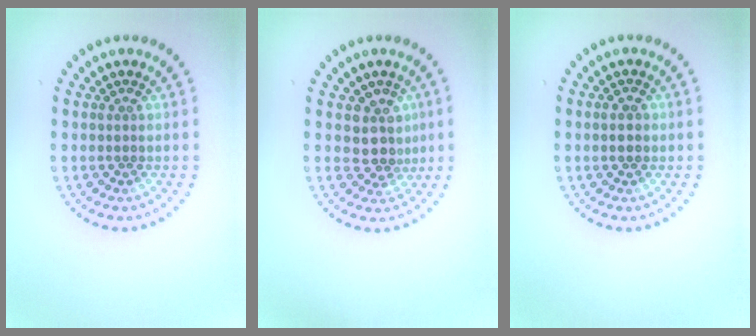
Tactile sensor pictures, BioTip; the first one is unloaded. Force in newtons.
{"total": 3.0, "press": 2.4, "slide": 1.8}
{"total": 1.8, "press": 1.8, "slide": 0.1}